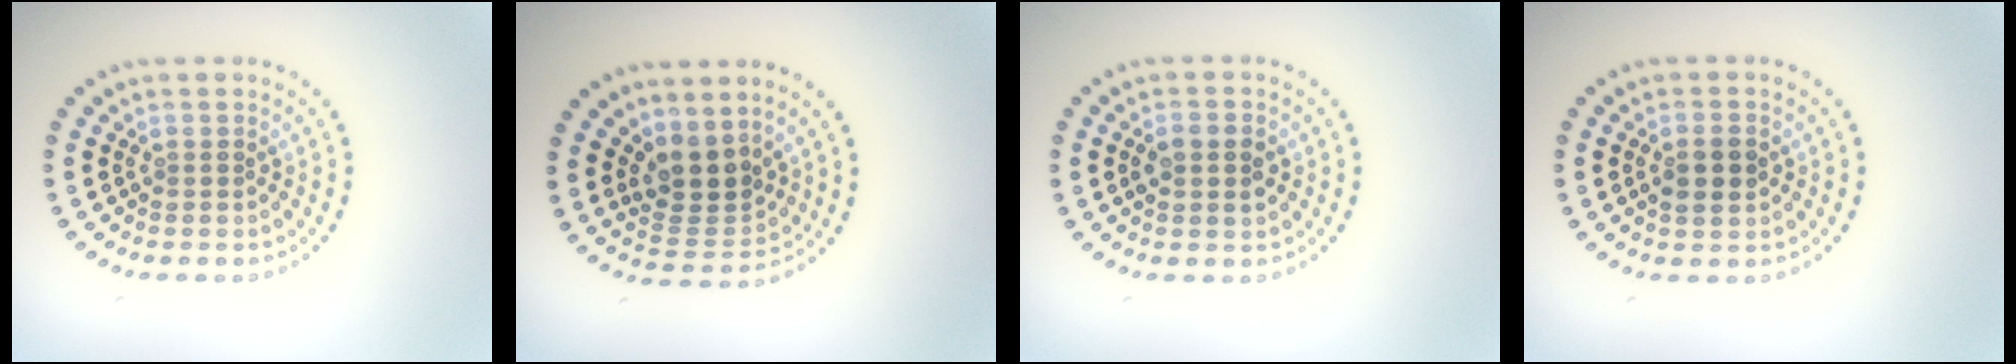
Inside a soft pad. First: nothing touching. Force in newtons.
{"total": 3.7, "press": 3.1, "slide": 2.0}
{"total": 2.1, "press": 2.1, "slide": 0.1}
{"total": 2.1, "press": 2.0, "slide": 0.2}